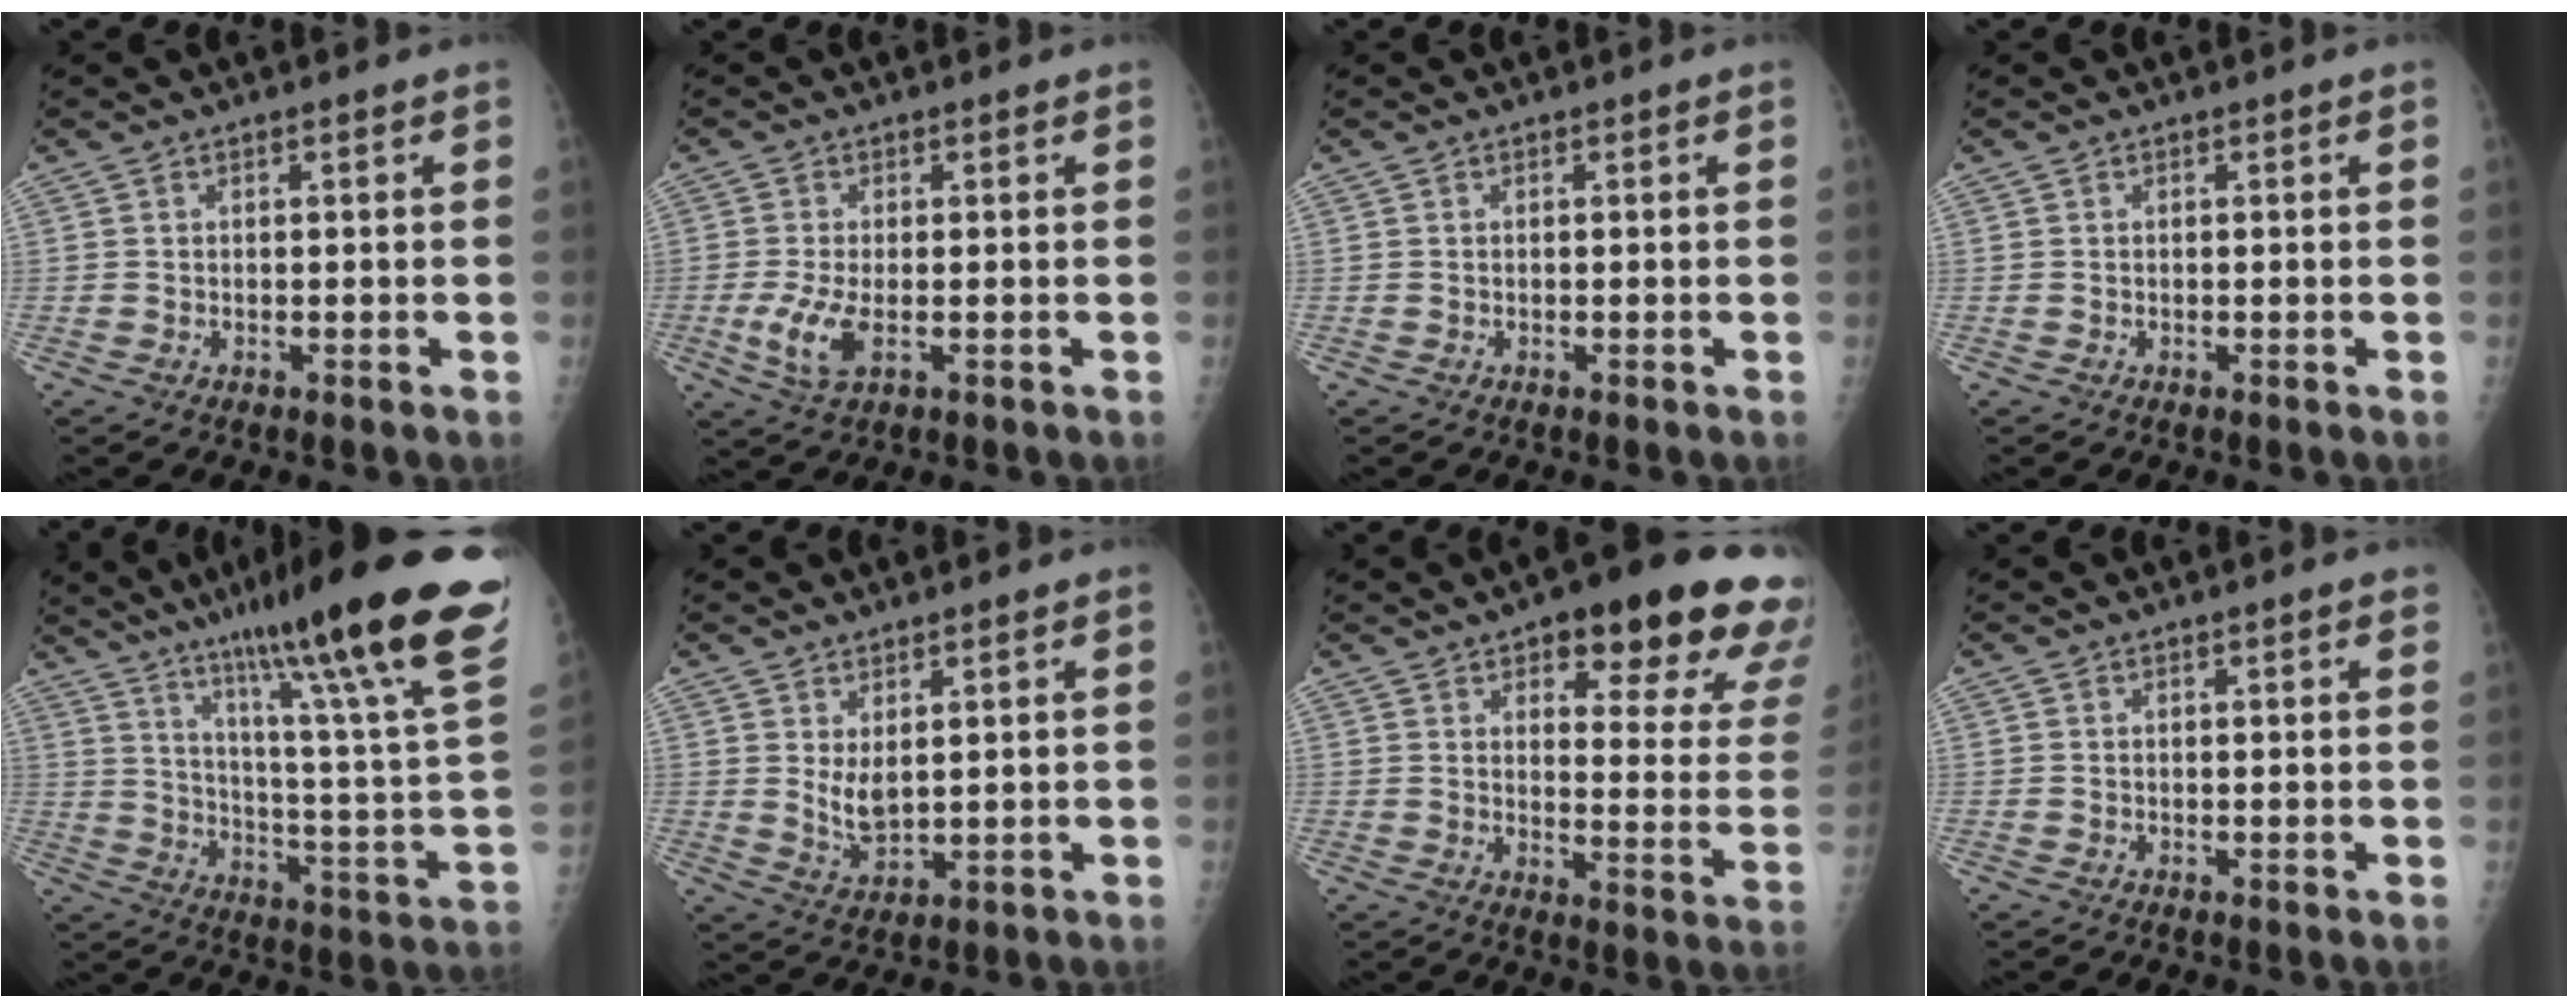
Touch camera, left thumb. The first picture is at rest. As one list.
[{"total": 5.4, "force": [-0.9, 2.2, 4.9], "torque": [-0.114, -0.013, -0.013]}, {"total": 0.0}, {"total": 0.0}, {"total": 32.0, "force": [20.7, 2.5, 24.2], "torque": [-0.318, -0.079, 0.311]}, {"total": 5.5, "force": [2.3, 2.4, 4.4], "torque": [-0.073, -0.027, 0.051]}, {"total": 22.6, "force": [14.1, 6.8, 16.3], "torque": [-0.161, -0.058, 0.173]}, {"total": 1.7, "force": [1.3, 0.3, 1.2], "torque": [-0.010, 0.001, 0.013]}]